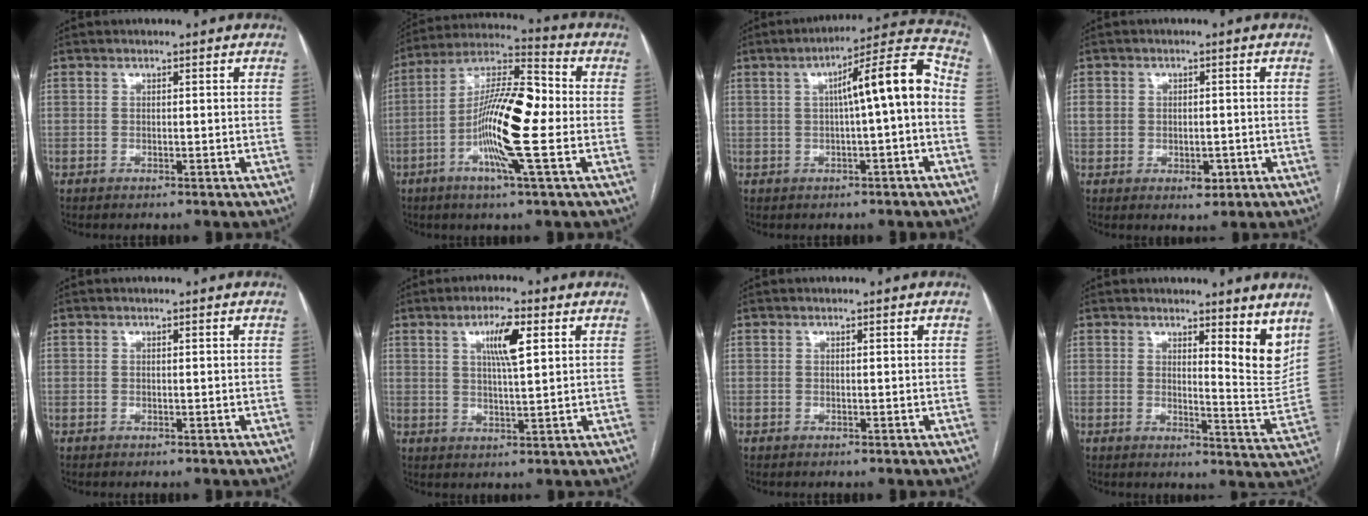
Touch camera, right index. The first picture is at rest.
{"total": 15.2, "force": [-2.7, 1.5, 14.9], "torque": [-0.275, 0.010, -0.056]}
{"total": 10.5, "force": [0.2, 0.6, 10.5], "torque": [-0.148, 0.034, 0.001]}
{"total": 4.4, "force": [-0.7, 3.4, 2.7], "torque": [-0.039, 0.010, 0.001]}
{"total": 0.0}
{"total": 6.1, "force": [2.4, 0.7, 5.5], "torque": [-0.099, 0.002, 0.041]}
{"total": 0.0}
{"total": 6.7, "force": [4.7, 0.8, 4.7], "torque": [-0.054, -0.031, 0.060]}